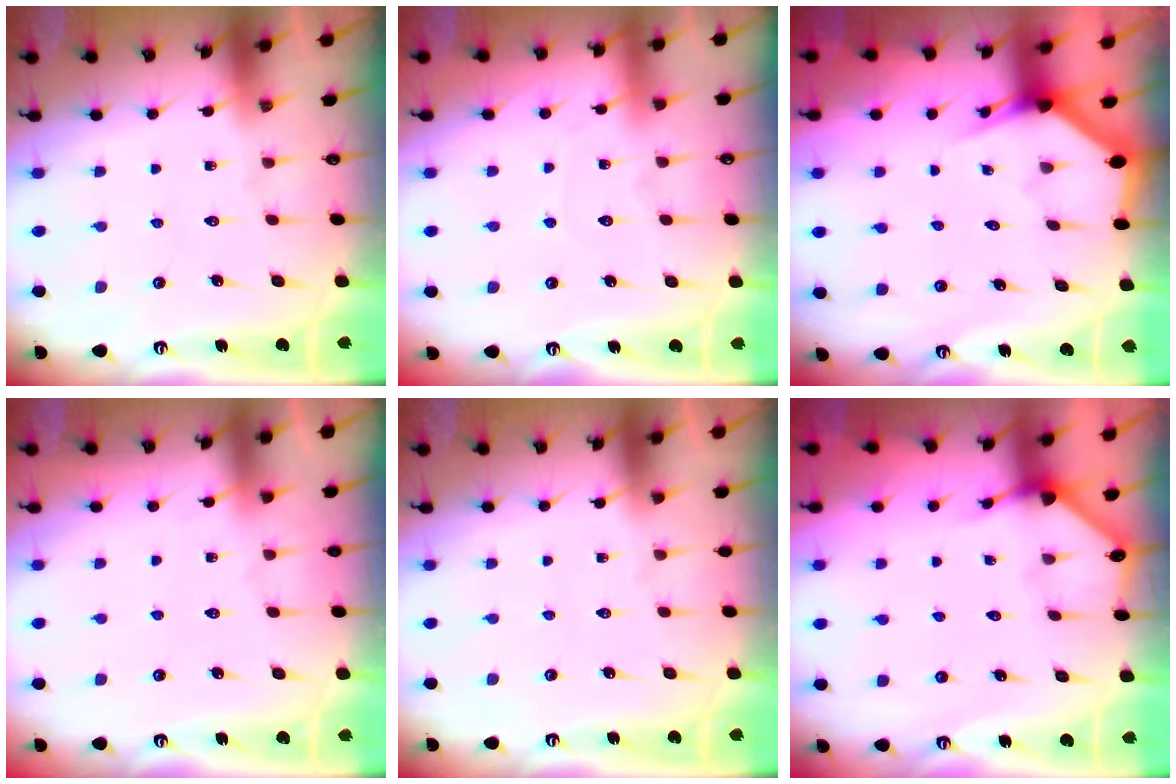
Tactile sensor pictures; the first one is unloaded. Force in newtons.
{"total": 2.7, "press": 2.7, "slide": 0.4}
{"total": 2.9, "press": 2.9, "slide": 0.1}
{"total": 2.2, "press": 2.2, "slide": 0.3}
{"total": 0.0}
{"total": 2.7, "press": 2.7, "slide": 0.1}